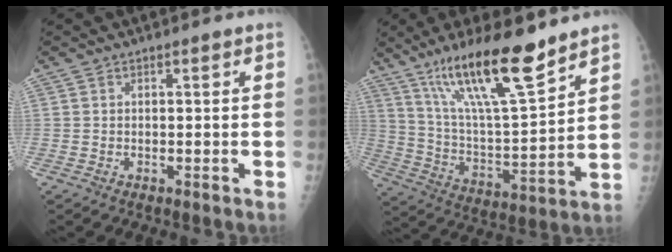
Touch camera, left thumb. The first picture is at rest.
{"total": 19.7, "force": [13.7, 3.5, 13.8], "torque": [-0.221, -0.069, 0.249]}